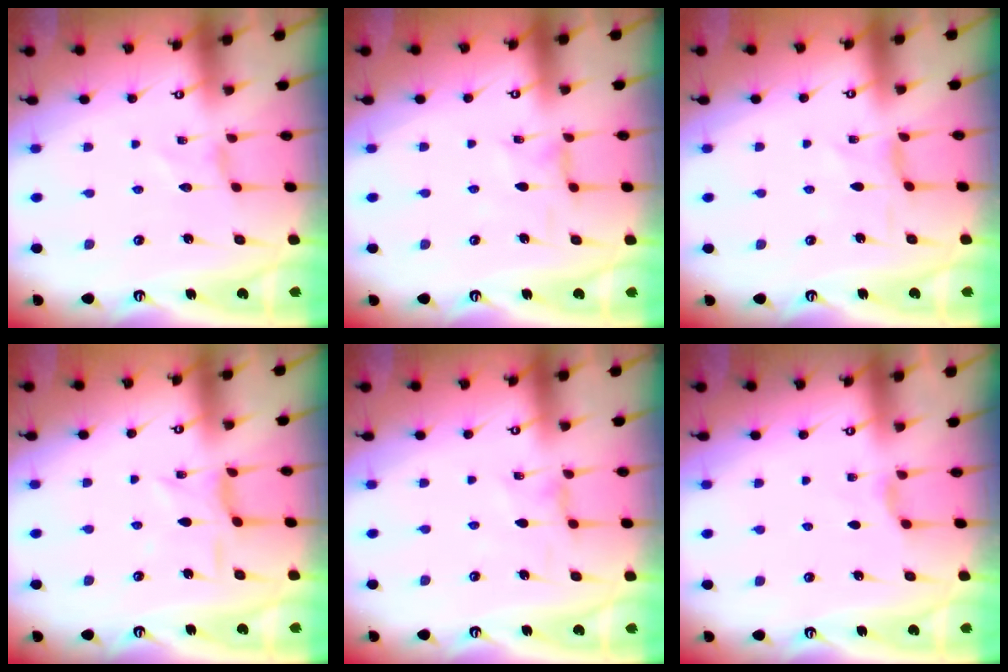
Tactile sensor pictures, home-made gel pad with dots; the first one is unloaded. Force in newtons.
{"total": 1.2, "press": 1.2, "slide": 0.2}
{"total": 0.7, "press": 0.6, "slide": 0.3}
{"total": 4.6, "press": 4.6, "slide": 0.7}
{"total": 1.4, "press": 1.3, "slide": 0.3}
{"total": 2.9, "press": 2.9, "slide": 0.5}